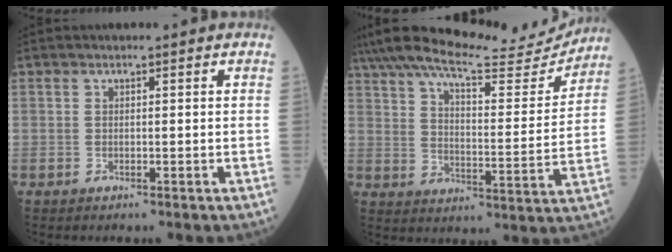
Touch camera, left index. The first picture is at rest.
{"total": 20.9, "force": [19.1, 2.7, 7.8], "torque": [-0.138, -0.018, 0.269]}